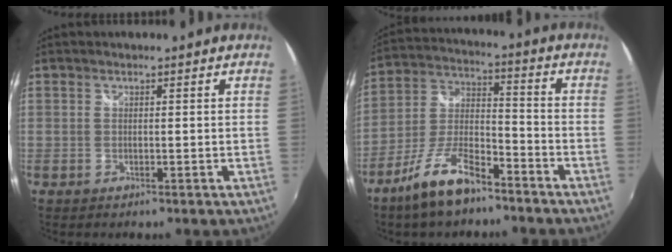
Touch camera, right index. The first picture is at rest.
{"total": 12.5, "force": [-8.8, 4.0, 7.8], "torque": [-0.169, 0.000, -0.165]}